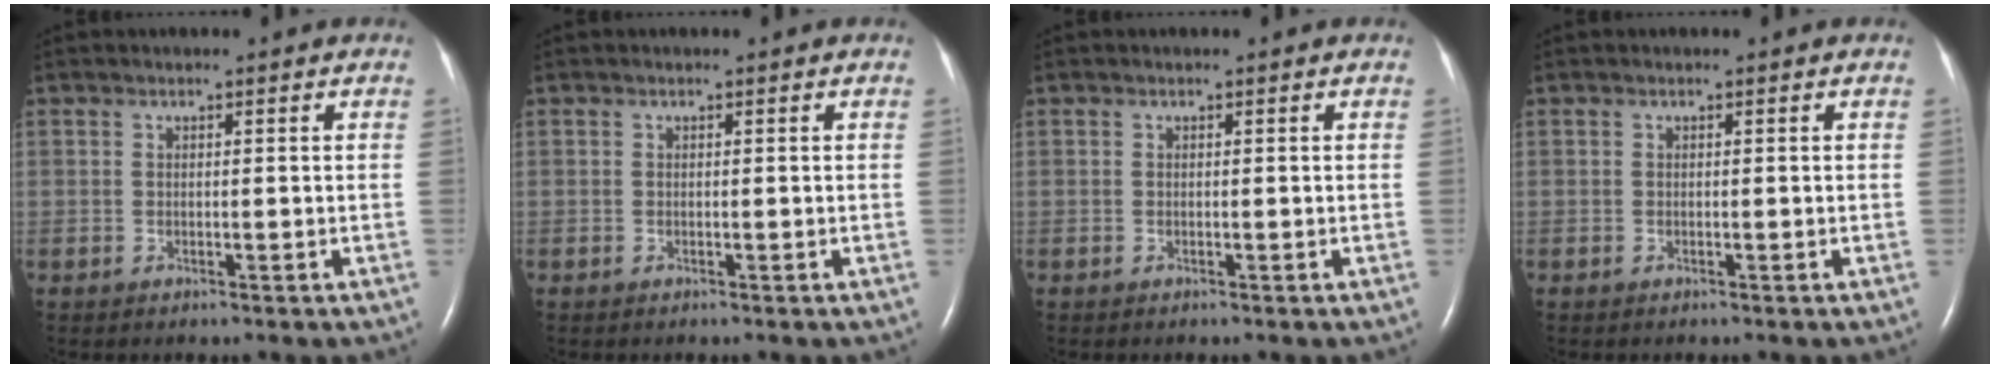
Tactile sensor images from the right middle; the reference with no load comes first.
{"total": 0.0}
{"total": 0.0}
{"total": 0.0}